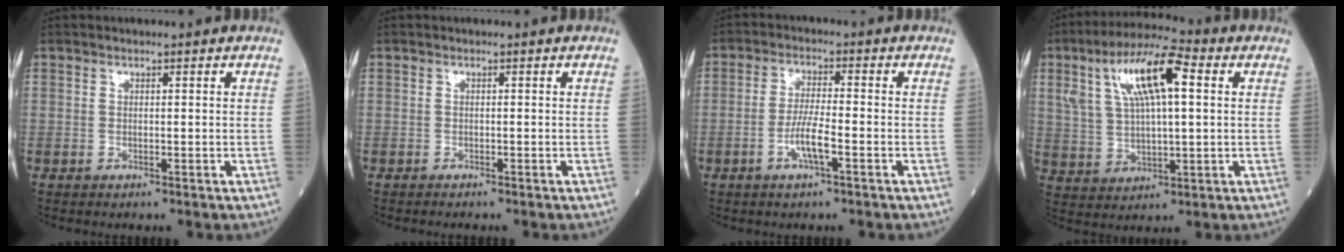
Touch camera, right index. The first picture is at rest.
{"total": 0.5, "force": [-0.5, 0.0, 0.1], "torque": [-0.007, -0.001, -0.008]}
{"total": 5.0, "force": [-2.0, 0.4, 4.6], "torque": [-0.088, -0.001, -0.042]}
{"total": 13.1, "force": [4.4, 3.7, 11.8], "torque": [-0.230, 0.030, 0.079]}